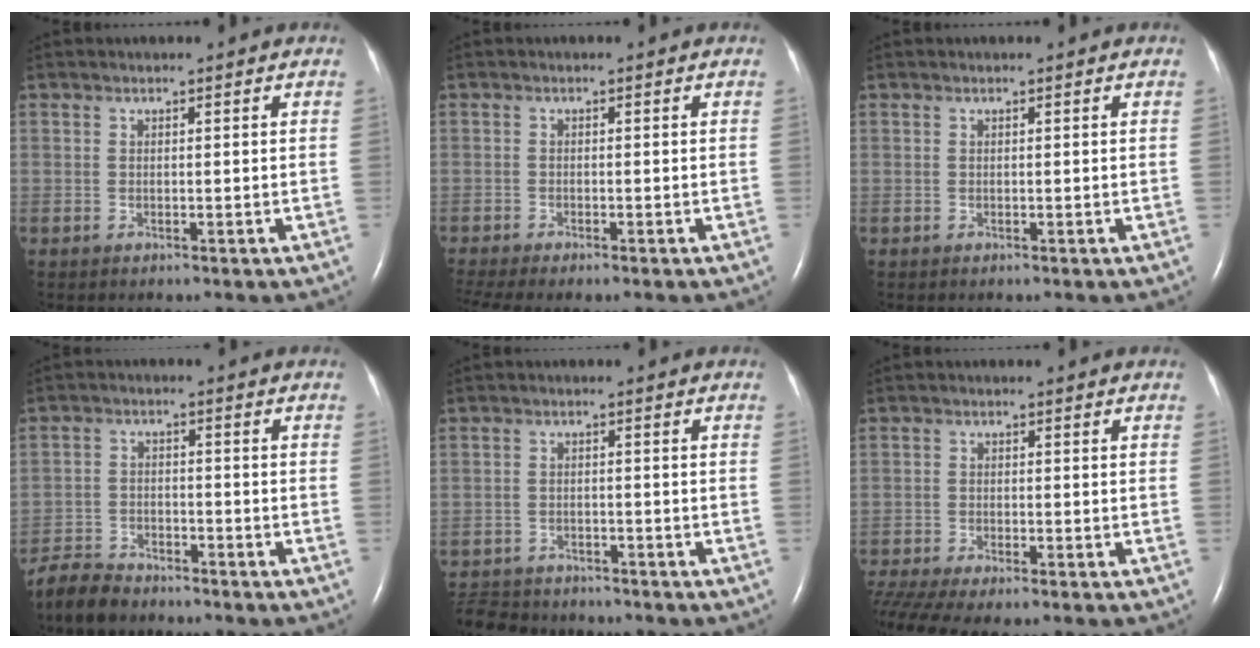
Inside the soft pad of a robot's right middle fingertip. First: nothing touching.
{"total": 5.1, "force": [-4.1, 0.6, 2.9], "torque": [-0.052, -0.006, -0.067]}
{"total": 0.0}
{"total": 5.8, "force": [-5.4, 1.7, 1.0], "torque": [-0.027, -0.015, -0.102]}
{"total": 8.9, "force": [-8.1, 3.0, 2.0], "torque": [-0.046, -0.002, -0.122]}
{"total": 9.3, "force": [-7.8, 1.2, 4.8], "torque": [-0.089, -0.007, -0.126]}